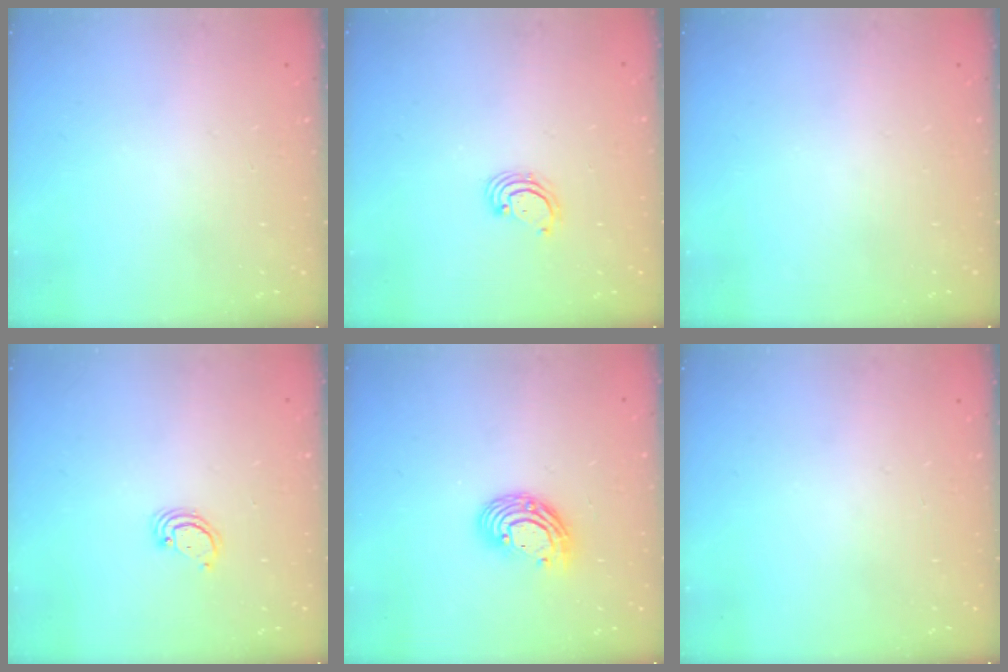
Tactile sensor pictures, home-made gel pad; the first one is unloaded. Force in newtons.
{"total": 2.8, "press": 2.8, "slide": 0.3}
{"total": 0.0}
{"total": 2.4, "press": 2.4, "slide": 0.2}
{"total": 9.8, "press": 9.8, "slide": 0.6}
{"total": 0.0}